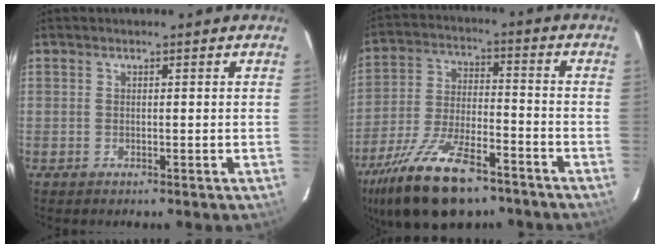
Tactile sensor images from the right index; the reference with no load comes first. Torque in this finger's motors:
{"motor_torque": [1.73, -0.41, 0.57, 0.21]}